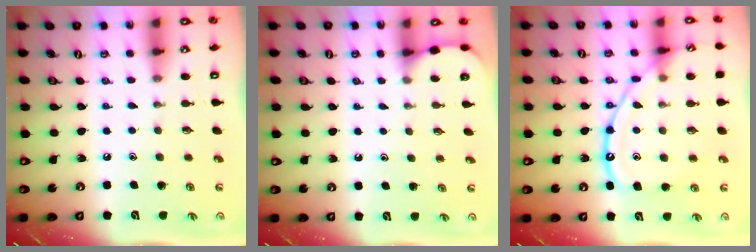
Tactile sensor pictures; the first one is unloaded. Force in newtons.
{"total": 2.5, "press": 2.5, "slide": 0.2}
{"total": 14.7, "press": 14.7, "slide": 1.3}